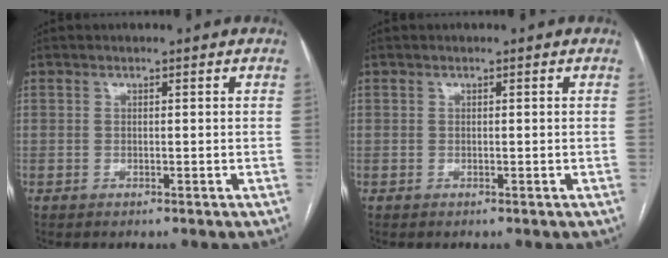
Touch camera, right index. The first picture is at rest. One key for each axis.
{"total": 0.0}